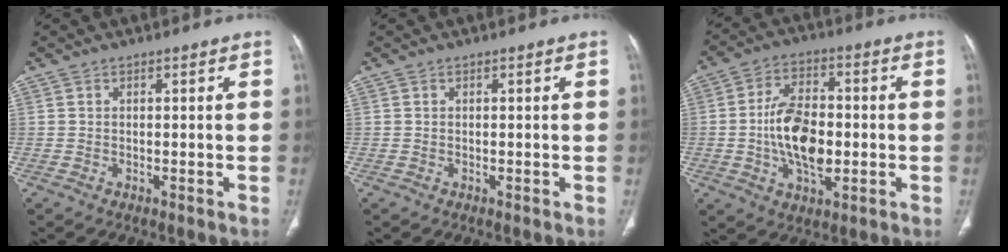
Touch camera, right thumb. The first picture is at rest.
{"total": 0.0}
{"total": 12.8, "force": [-1.4, 7.2, 10.5], "torque": [-0.175, 0.013, -0.027]}